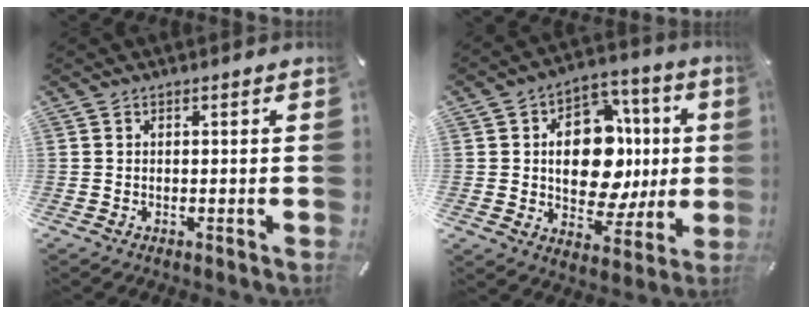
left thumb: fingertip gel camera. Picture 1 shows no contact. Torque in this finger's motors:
{"motor_torque": [1.70, 1.64, 1.54, -0.18, 0.23]}